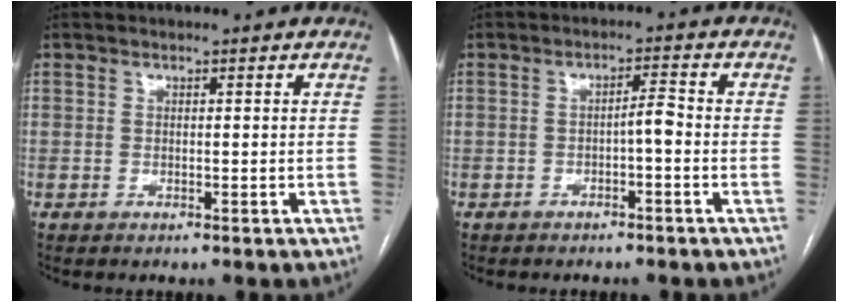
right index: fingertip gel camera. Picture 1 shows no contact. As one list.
[{"total": 2.5, "force": [-0.8, 0.4, 2.3], "torque": [-0.034, 0.004, -0.014]}]